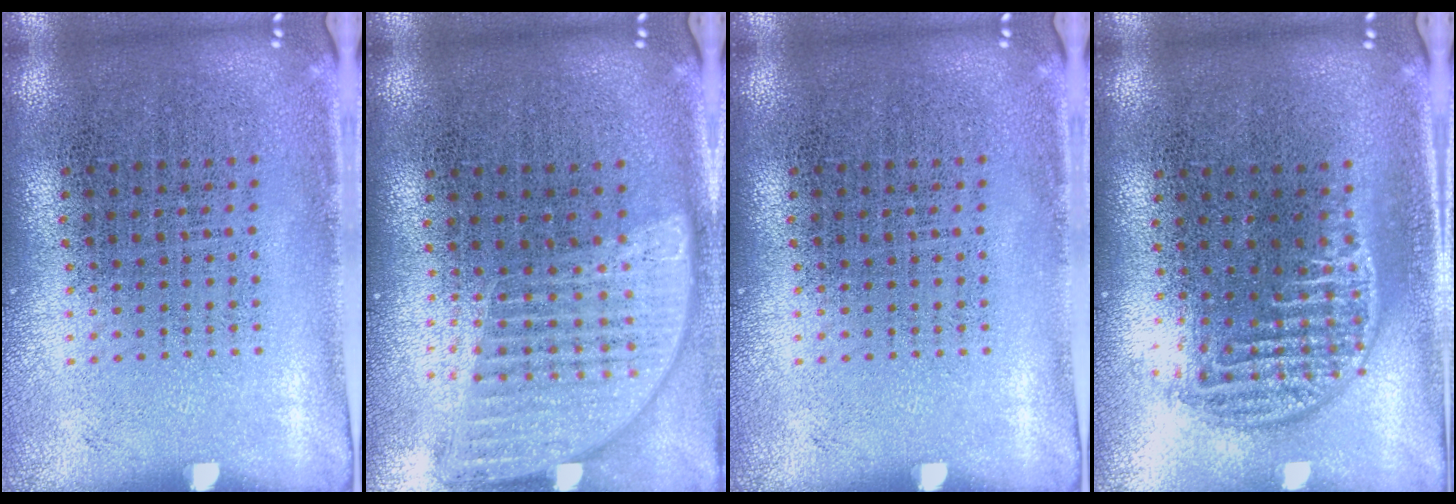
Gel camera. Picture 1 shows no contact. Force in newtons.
{"total": 1.2, "press": 1.2, "slide": 0.5}
{"total": 0.0}
{"total": 1.3, "press": 1.1, "slide": 0.7}